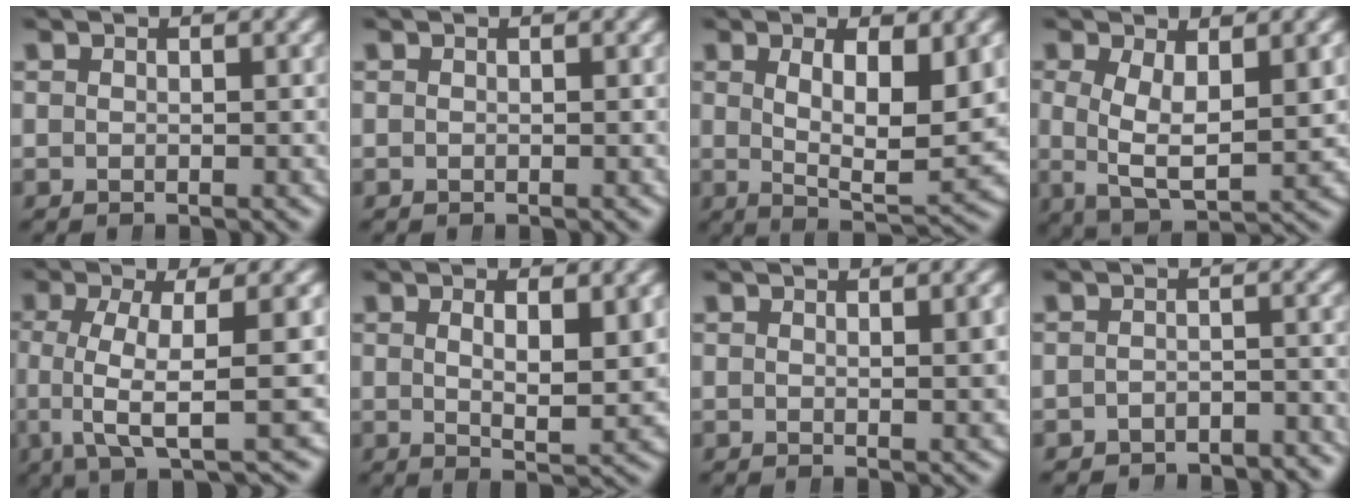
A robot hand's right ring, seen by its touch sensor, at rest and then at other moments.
{"total": 0.0}
{"total": 6.6, "force": [0.4, 2.2, 6.2], "torque": [-0.101, -0.024, 0.015]}
{"total": 5.7, "force": [-0.2, 3.4, 4.6], "torque": [-0.096, -0.028, 0.009]}
{"total": 7.3, "force": [-1.0, 2.5, 6.8], "torque": [-0.130, -0.019, -0.012]}
{"total": 3.8, "force": [0.6, 0.7, 3.7], "torque": [-0.061, -0.014, 0.015]}
{"total": 1.4, "force": [0.3, -0.2, 1.4], "torque": [-0.013, -0.005, 0.006]}
{"total": 3.7, "force": [-3.6, 0.9, 0.3], "torque": [-0.002, -0.011, -0.058]}